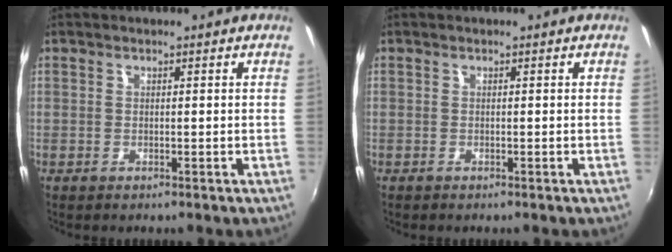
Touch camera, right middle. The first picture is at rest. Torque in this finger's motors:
{"motor_torque": [-0.25, -0.14, -0.04, 0.00]}